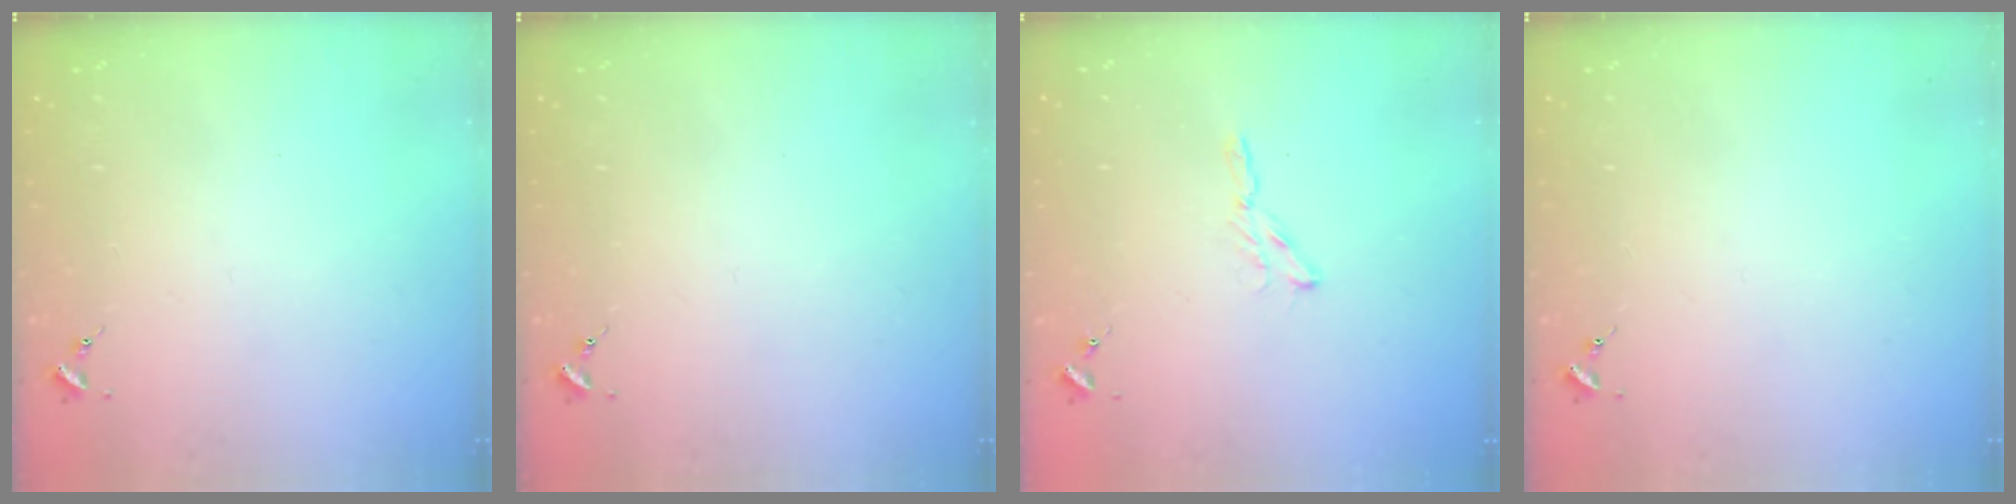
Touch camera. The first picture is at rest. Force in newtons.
{"total": 0.0}
{"total": 2.9, "press": 2.9, "slide": 0.3}
{"total": 0.0}